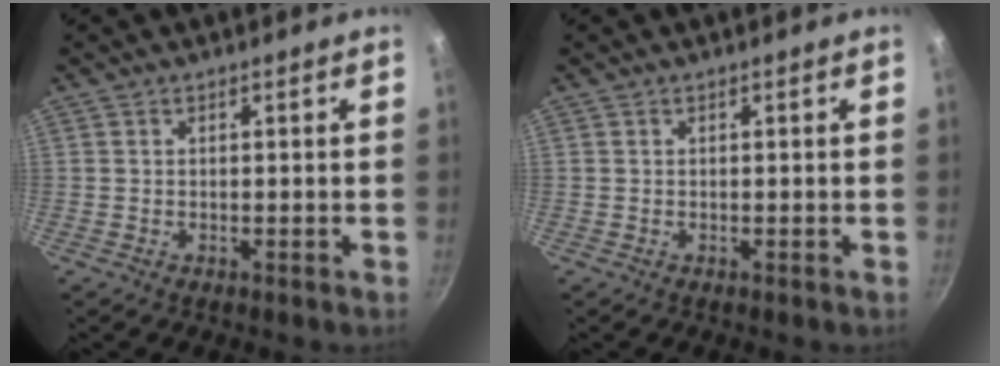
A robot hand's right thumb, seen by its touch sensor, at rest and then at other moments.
{"total": 0.0}